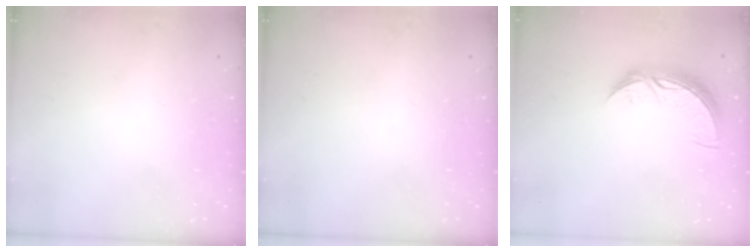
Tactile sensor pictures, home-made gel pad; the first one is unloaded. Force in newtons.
{"total": 0.0}
{"total": 9.5, "press": 9.5, "slide": 0.8}